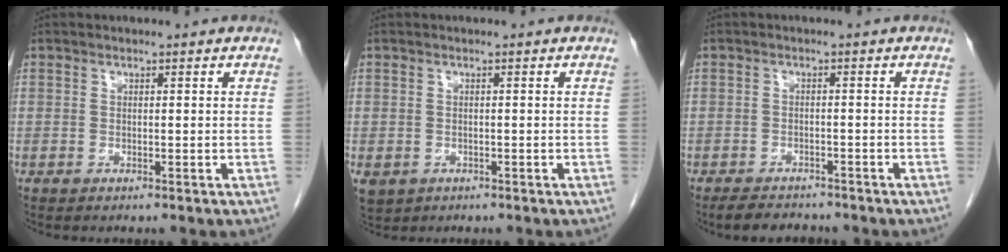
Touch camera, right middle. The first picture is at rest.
{"total": 5.6, "force": [-2.5, 4.6, 2.0], "torque": [-0.053, -0.007, -0.032]}
{"total": 4.6, "force": [-4.0, 1.7, 1.3], "torque": [-0.024, -0.006, -0.062]}